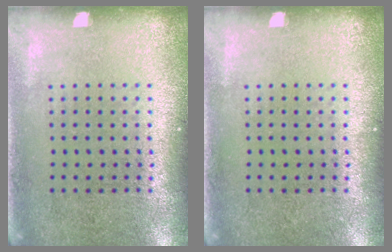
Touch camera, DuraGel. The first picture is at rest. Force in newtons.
{"total": 0.0}